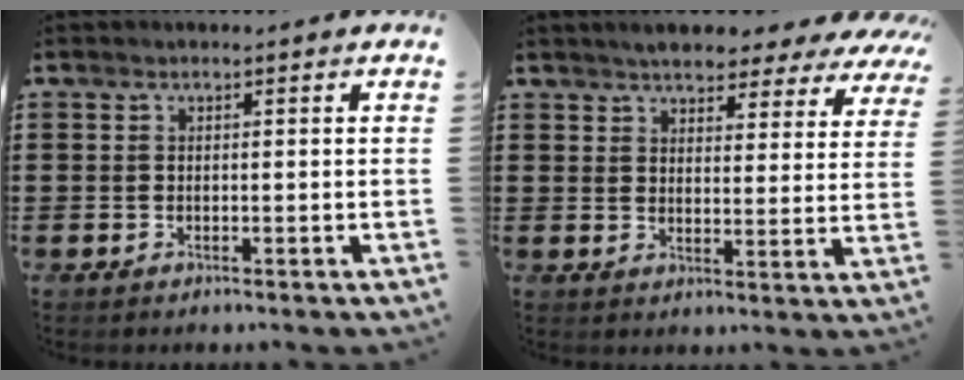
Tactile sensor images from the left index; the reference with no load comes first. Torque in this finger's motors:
{"motor_torque": [2.14, 0.00, 0.52, 0.18]}